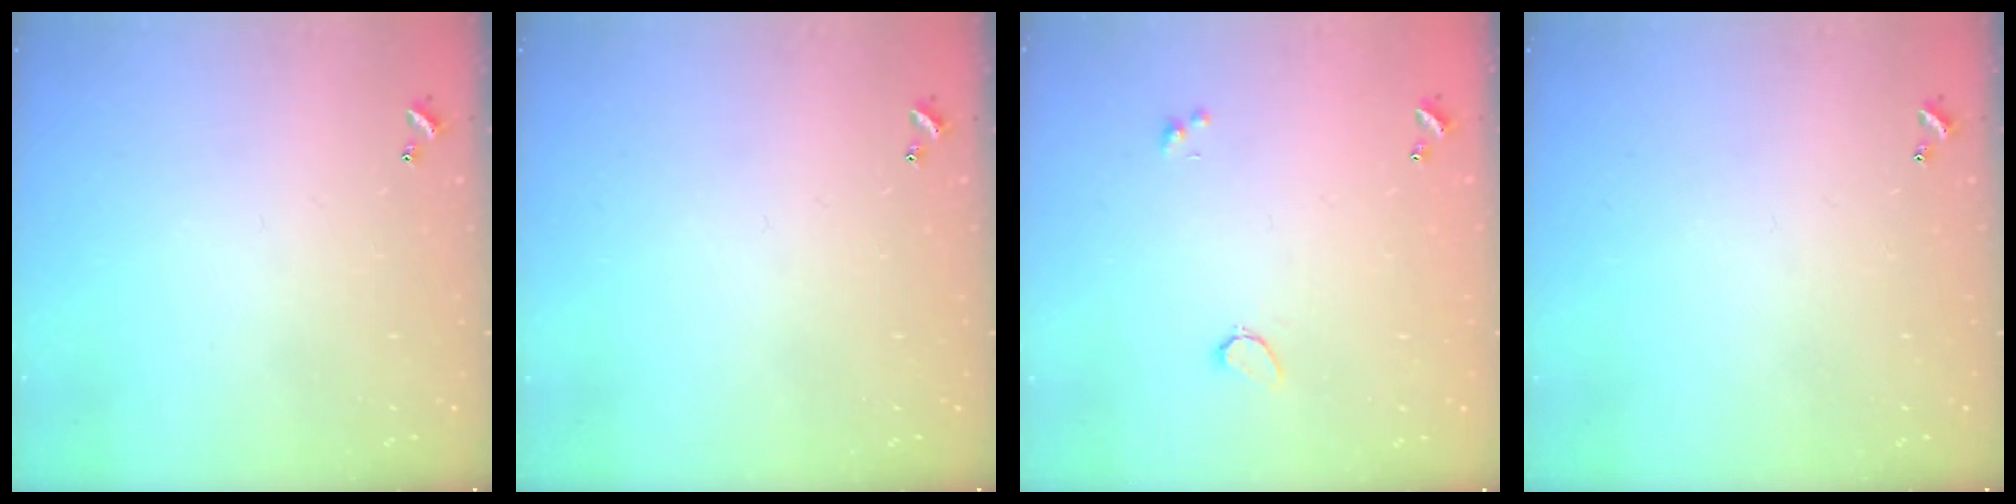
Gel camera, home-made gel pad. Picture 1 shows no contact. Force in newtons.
{"total": 0.0}
{"total": 0.6, "press": 0.4, "slide": 0.5}
{"total": 0.0}